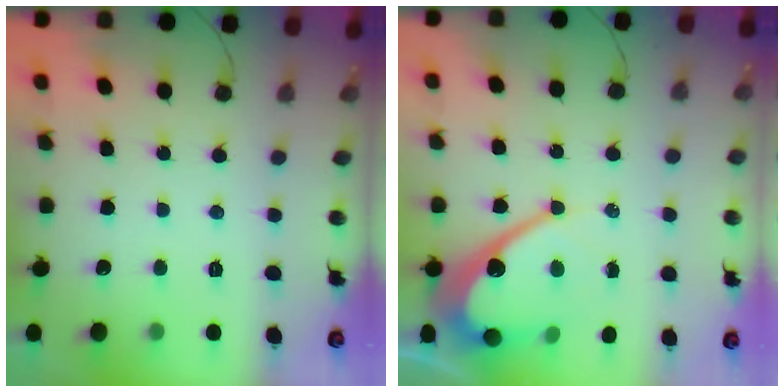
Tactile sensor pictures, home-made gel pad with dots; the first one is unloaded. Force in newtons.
{"total": 13.9, "press": 13.8, "slide": 1.2}